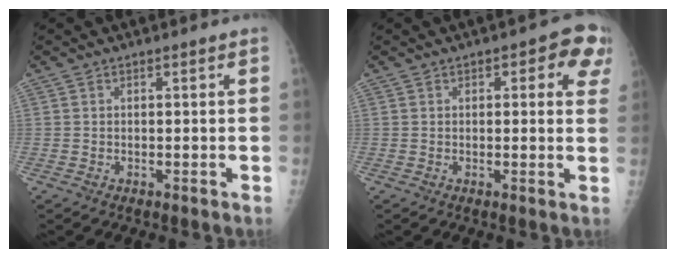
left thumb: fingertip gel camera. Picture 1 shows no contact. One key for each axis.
{"total": 7.2, "fx": 3.0, "fy": 3.3, "fz": 5.7, "tx": -0.027, "ty": -0.001, "tz": 0.023}